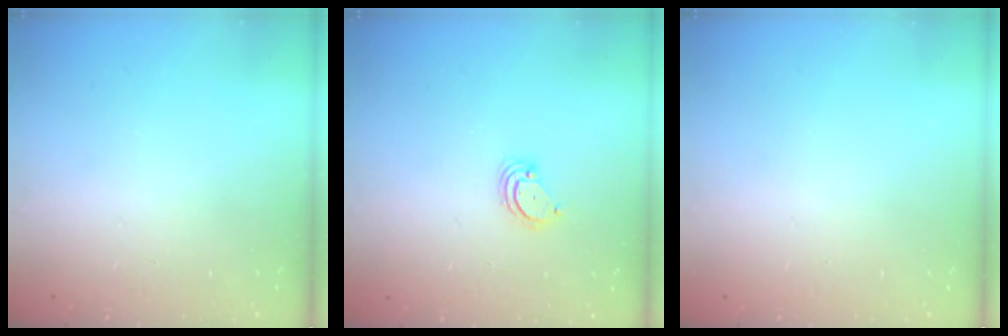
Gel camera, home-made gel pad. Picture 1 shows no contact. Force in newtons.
{"total": 3.4, "press": 3.3, "slide": 0.3}
{"total": 0.0}